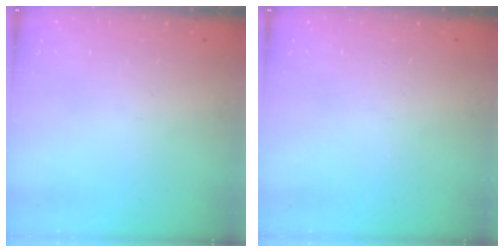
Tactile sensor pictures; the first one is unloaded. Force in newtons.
{"total": 0.0}